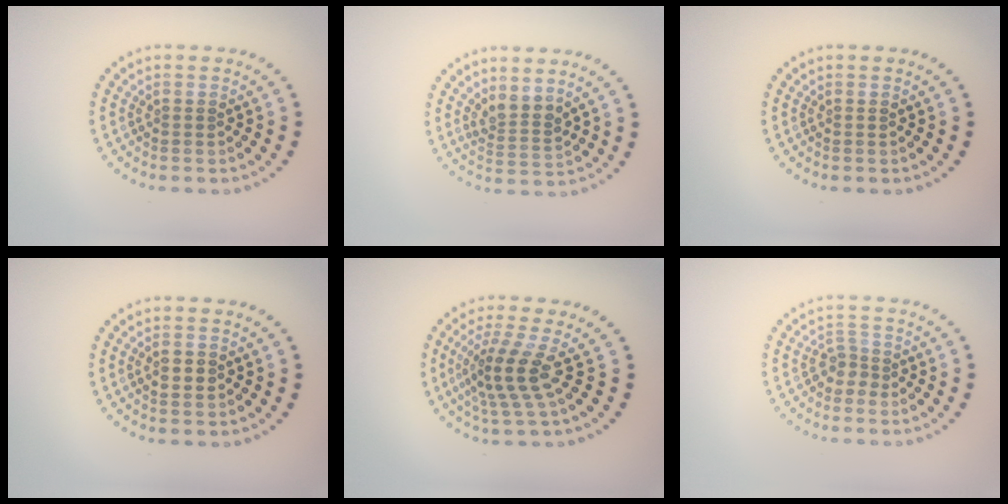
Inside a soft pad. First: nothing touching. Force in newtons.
{"total": 2.3, "press": 1.8, "slide": 1.5}
{"total": 0.0}
{"total": 1.4, "press": 1.4, "slide": 0.2}
{"total": 3.9, "press": 2.9, "slide": 2.7}
{"total": 1.7, "press": 1.1, "slide": 1.2}